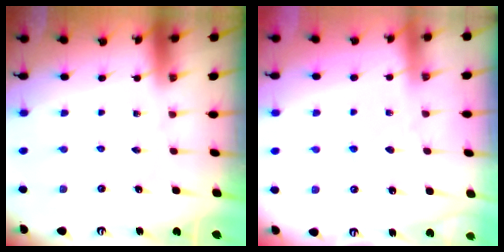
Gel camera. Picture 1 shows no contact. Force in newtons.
{"total": 2.4, "press": 2.4, "slide": 0.4}